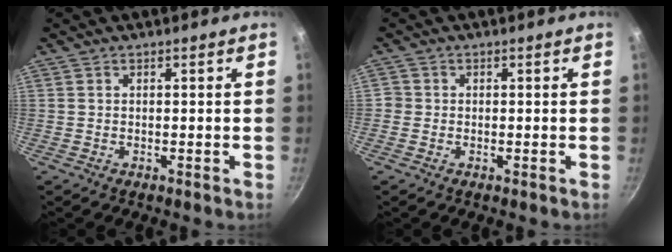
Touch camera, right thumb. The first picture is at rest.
{"total": 1.1, "force": [-0.4, 1.0, 0.2], "torque": [-0.003, 0.001, -0.010]}